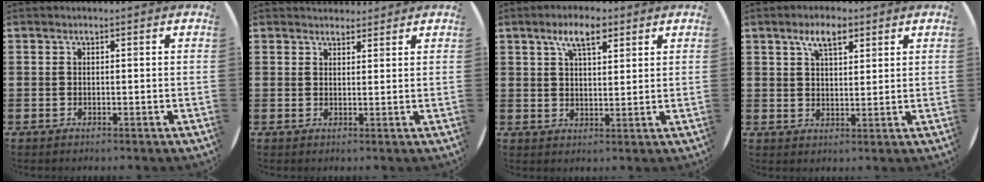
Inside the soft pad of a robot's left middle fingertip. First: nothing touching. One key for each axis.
{"total": 2.0, "fx": 2.0, "fy": 0.5, "fz": -0.2, "tx": 0.001, "ty": -0.001, "tz": 0.037}
{"total": 5.8, "fx": 3.8, "fy": 2.2, "fz": 3.8, "tx": -0.067, "ty": 0.000, "tz": 0.063}
{"total": 4.8, "fx": 3.1, "fy": 2.1, "fz": 3.0, "tx": -0.049, "ty": 0.003, "tz": 0.052}